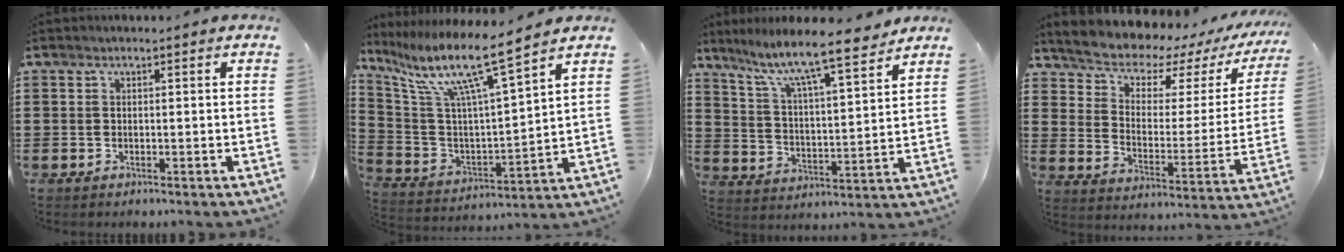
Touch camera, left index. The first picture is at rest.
{"total": 11.6, "force": [8.3, 0.7, 8.1], "torque": [-0.177, -0.054, 0.131]}
{"total": 8.5, "force": [7.2, 0.3, 4.5], "torque": [-0.105, -0.052, 0.116]}
{"total": 6.2, "force": [5.8, 1.9, 1.4], "torque": [-0.057, -0.050, 0.096]}